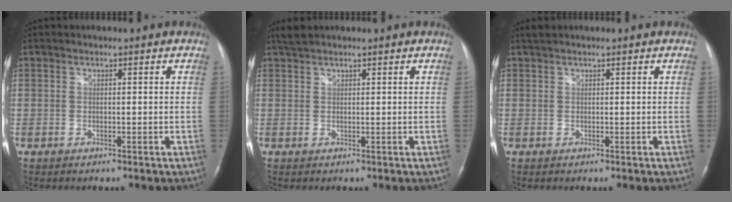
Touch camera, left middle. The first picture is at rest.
{"total": 1.8, "force": [1.7, 0.3, 0.6], "torque": [-0.015, 0.010, 0.035]}
{"total": 1.0, "force": [0.9, 0.2, 0.4], "torque": [-0.012, 0.011, 0.020]}